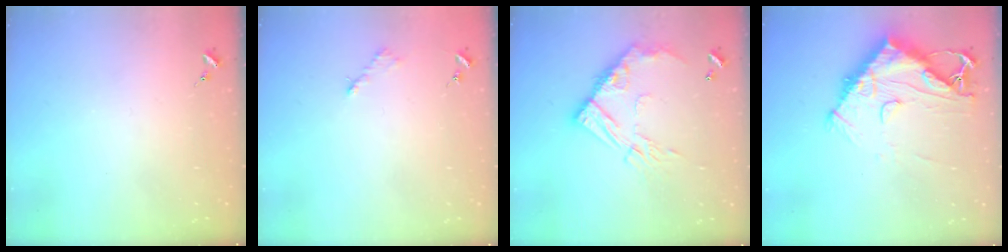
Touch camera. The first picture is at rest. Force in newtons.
{"total": 2.6, "press": 2.6, "slide": 0.4}
{"total": 14.5, "press": 14.5, "slide": 1.1}
{"total": 14.7, "press": 14.6, "slide": 1.5}